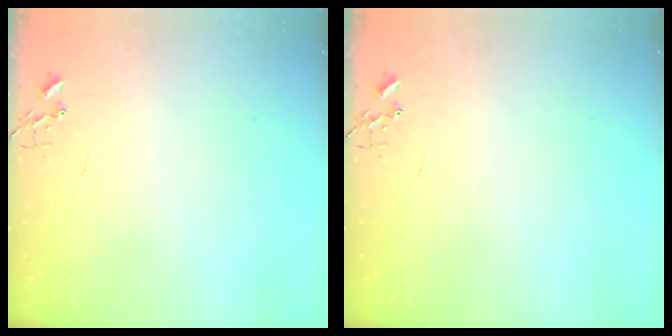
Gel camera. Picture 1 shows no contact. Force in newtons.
{"total": 0.0}